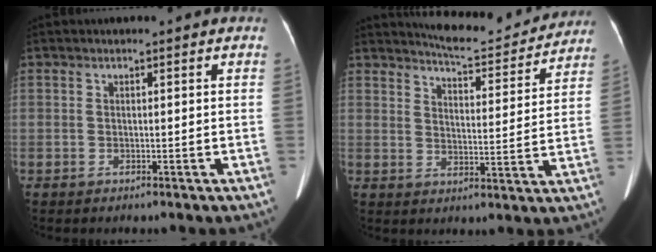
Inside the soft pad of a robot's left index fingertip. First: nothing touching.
{"total": 12.1, "force": [11.7, 1.7, 2.6], "torque": [-0.035, -0.013, 0.150]}